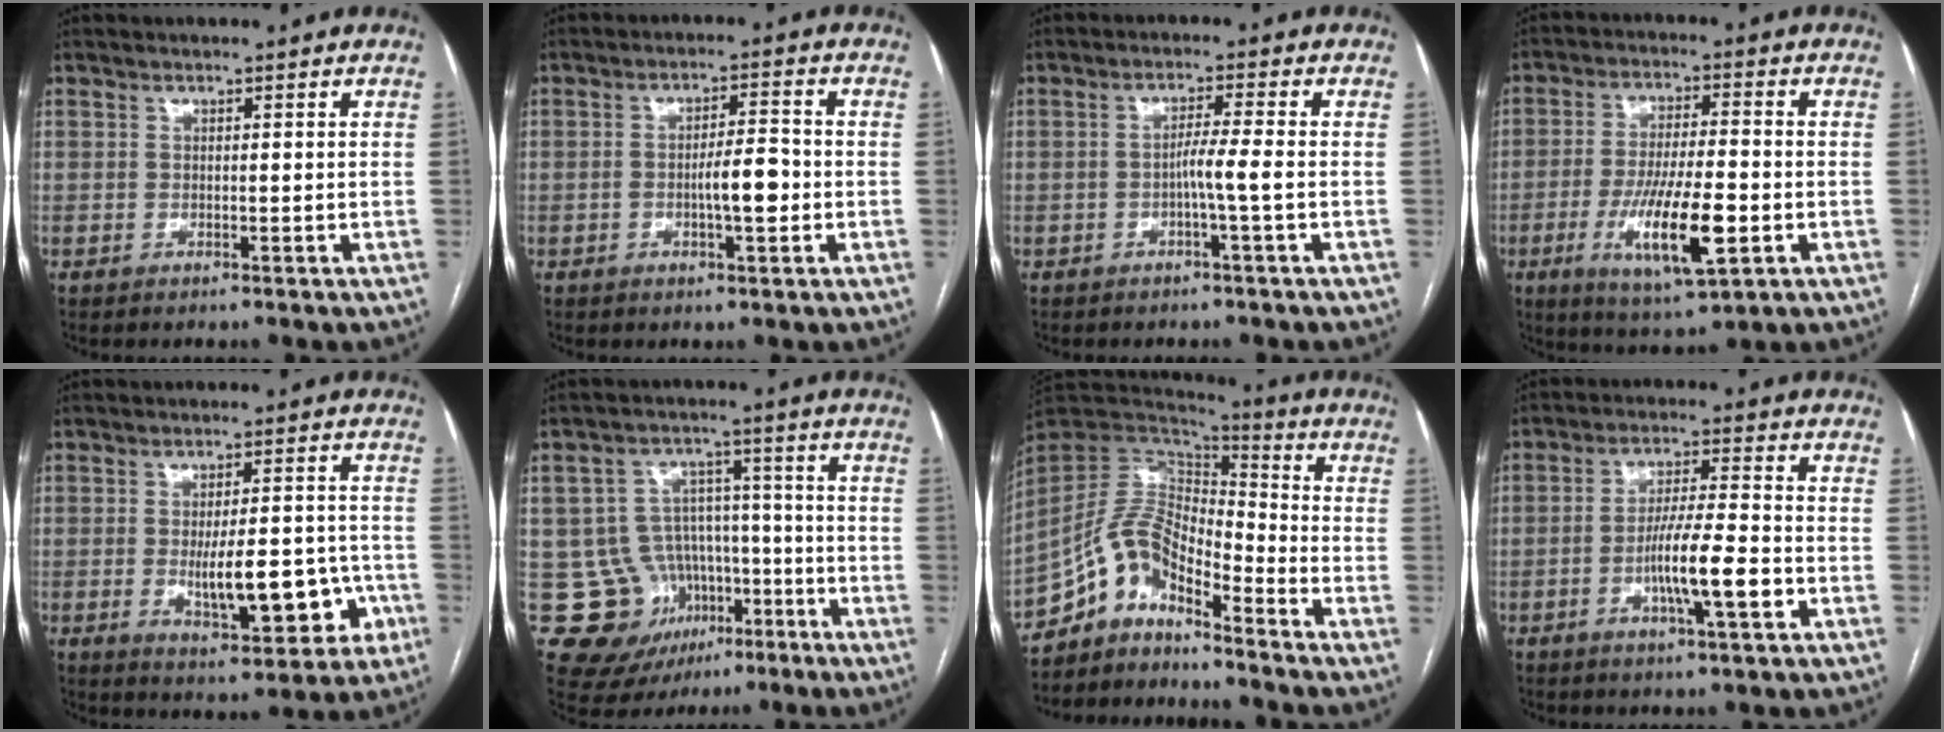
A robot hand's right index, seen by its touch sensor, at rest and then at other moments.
{"total": 5.5, "force": [-1.2, 1.2, 5.2], "torque": [-0.087, 0.007, -0.018]}
{"total": 3.4, "force": [-1.0, -0.8, 3.2], "torque": [-0.051, 0.003, -0.019]}
{"total": 12.8, "force": [-3.8, 2.3, 12.0], "torque": [-0.222, -0.018, -0.060]}
{"total": 12.3, "force": [-3.1, 4.4, 11.1], "torque": [-0.153, 0.011, -0.032]}
{"total": 13.0, "force": [-4.8, 11.7, 3.1], "torque": [-0.052, 0.067, -0.057]}
{"total": 10.7, "force": [-8.8, 3.0, 5.3], "torque": [-0.103, 0.032, -0.169]}
{"total": 9.4, "force": [-3.1, 0.8, 8.9], "torque": [-0.154, -0.001, -0.055]}